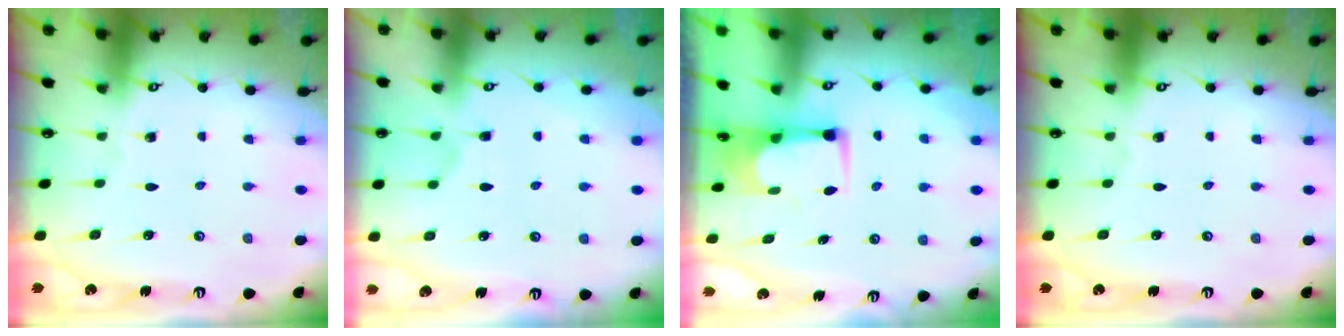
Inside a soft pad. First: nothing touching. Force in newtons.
{"total": 2.3, "press": 1.9, "slide": 1.3}
{"total": 2.4, "press": 2.4, "slide": 0.2}
{"total": 0.0}